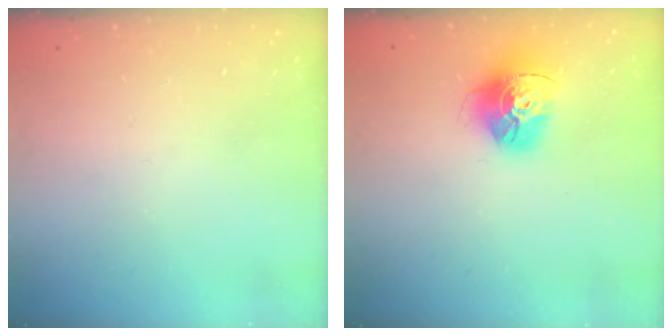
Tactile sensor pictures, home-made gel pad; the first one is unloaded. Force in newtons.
{"total": 16.3, "press": 16.2, "slide": 1.5}